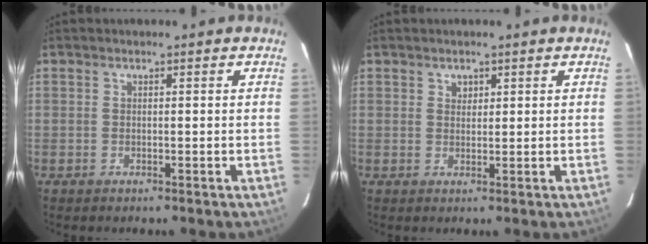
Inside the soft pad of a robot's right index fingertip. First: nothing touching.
{"total": 1.5, "force": [0.7, 1.2, 0.3], "torque": [-0.001, 0.006, 0.012]}